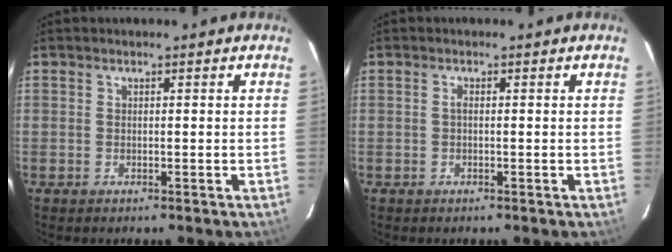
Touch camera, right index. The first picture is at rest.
{"total": 0.6, "force": [-0.1, 0.2, 0.6], "torque": [-0.009, 0.004, -0.004]}